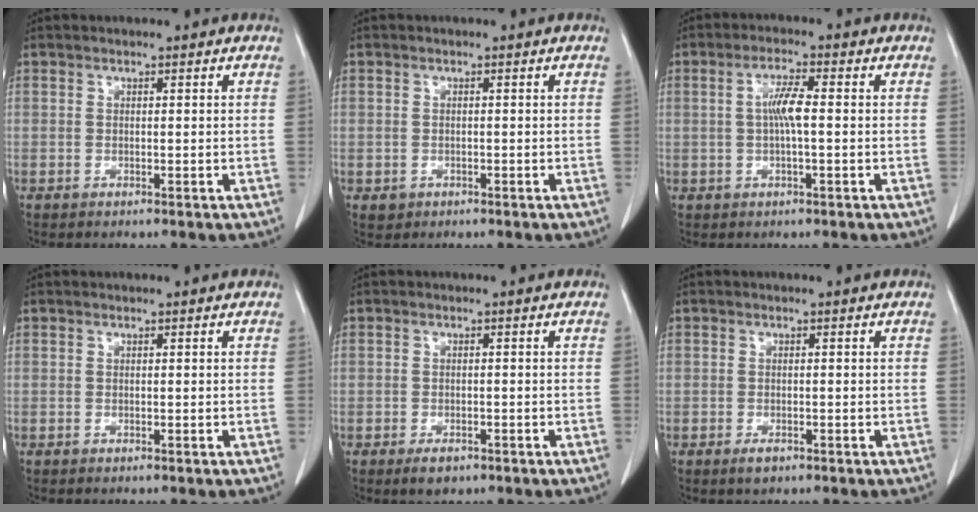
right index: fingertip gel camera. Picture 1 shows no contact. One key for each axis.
{"total": 1.5, "fx": -0.6, "fy": 1.4, "fz": 0.1, "tx": -0.002, "ty": 0.005, "tz": -0.003}
{"total": 4.2, "fx": 0.1, "fy": 0.4, "fz": 4.2, "tx": -0.081, "ty": 0.006, "tz": 0.001}
{"total": 0.0}
{"total": 2.6, "fx": -1.6, "fy": 1.6, "fz": 1.3, "tx": -0.022, "ty": 0.000, "tz": -0.017}
{"total": 1.8, "fx": -1.1, "fy": 0.9, "fz": 1.0, "tx": -0.019, "ty": 0.001, "tz": -0.012}